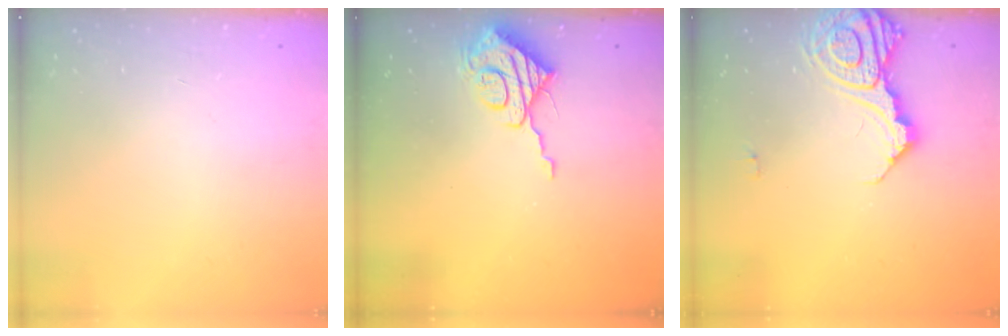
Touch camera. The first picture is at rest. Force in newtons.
{"total": 9.7, "press": 9.6, "slide": 0.8}
{"total": 14.0, "press": 13.9, "slide": 1.1}